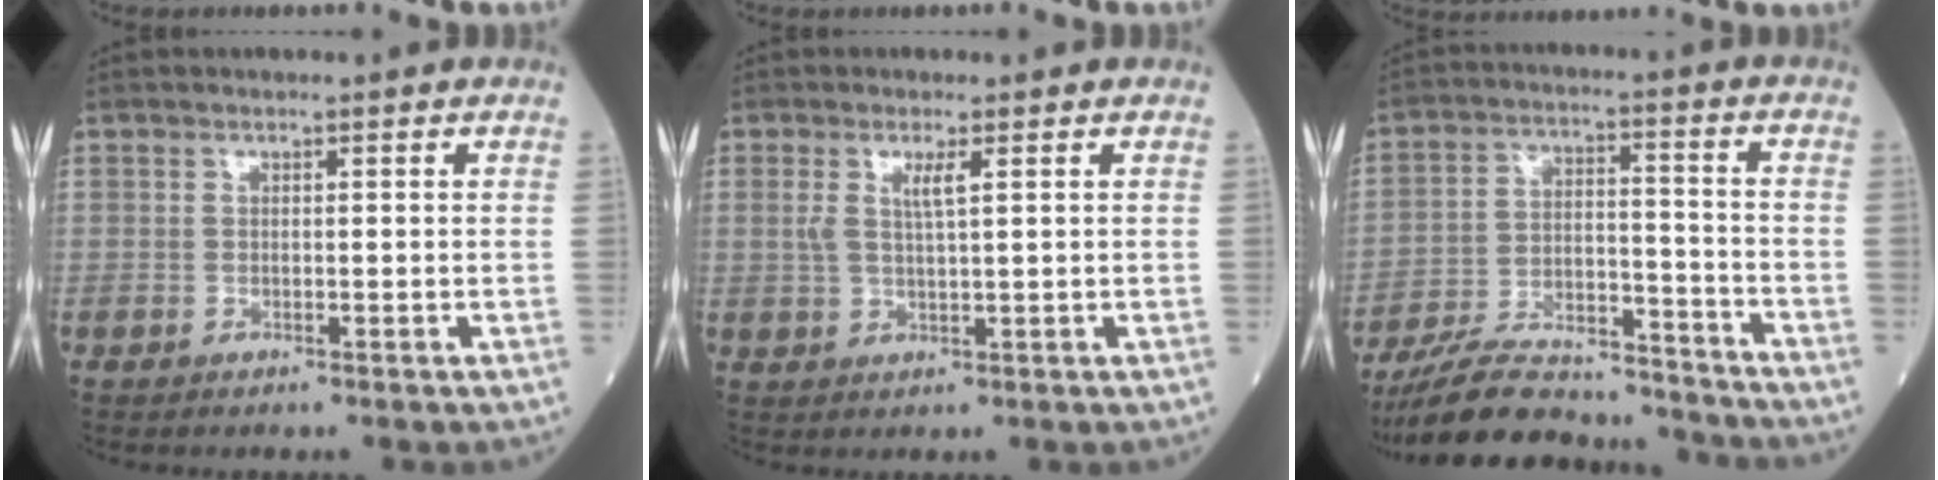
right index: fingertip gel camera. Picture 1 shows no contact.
{"total": 3.0, "force": [1.1, 0.3, 2.8], "torque": [-0.060, 0.000, 0.022]}
{"total": 17.5, "force": [-16.4, 3.2, 5.2], "torque": [-0.099, 0.013, -0.262]}